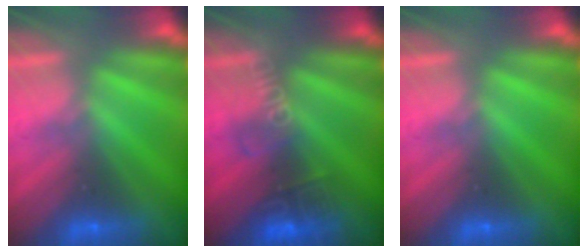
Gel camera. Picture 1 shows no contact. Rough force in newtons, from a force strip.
{"total": 2.8}
{"total": 0.0}